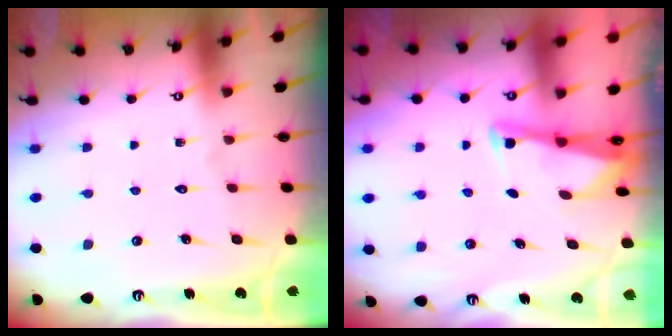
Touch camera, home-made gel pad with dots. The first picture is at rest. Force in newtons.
{"total": 2.5, "press": 2.5, "slide": 0.2}